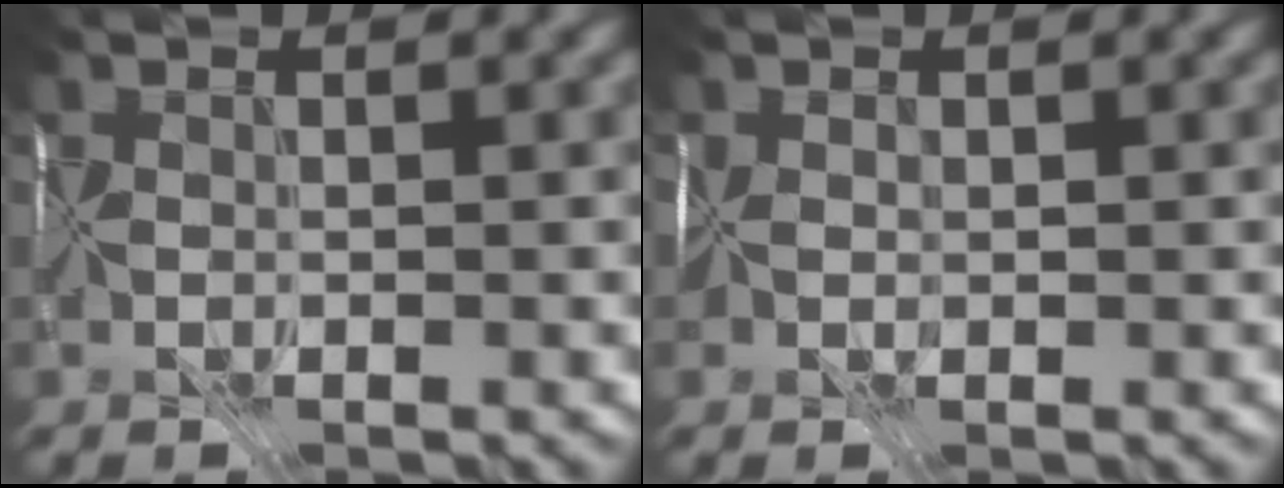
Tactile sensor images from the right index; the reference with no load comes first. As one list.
[{"total": 1.1, "force": [0.1, 0.9, 0.6], "torque": [-0.013, 0.004, -0.001]}]